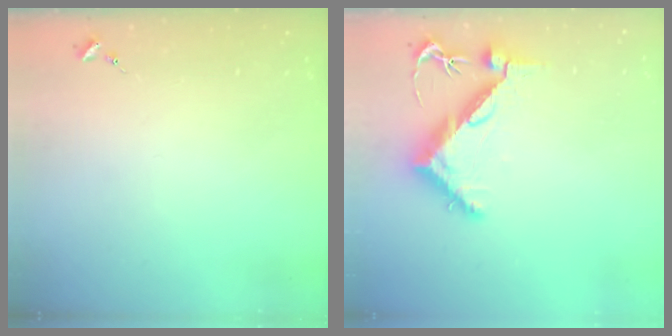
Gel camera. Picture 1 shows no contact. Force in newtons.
{"total": 11.0, "press": 10.9, "slide": 1.1}